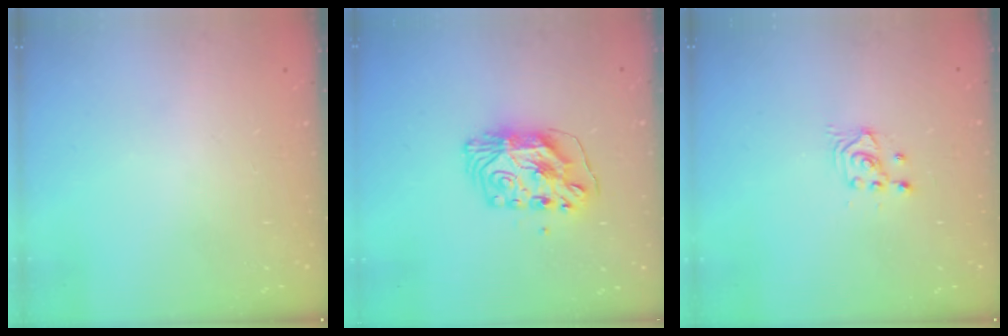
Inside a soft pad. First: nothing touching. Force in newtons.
{"total": 9.6, "press": 9.6, "slide": 0.9}
{"total": 2.7, "press": 2.7, "slide": 0.2}